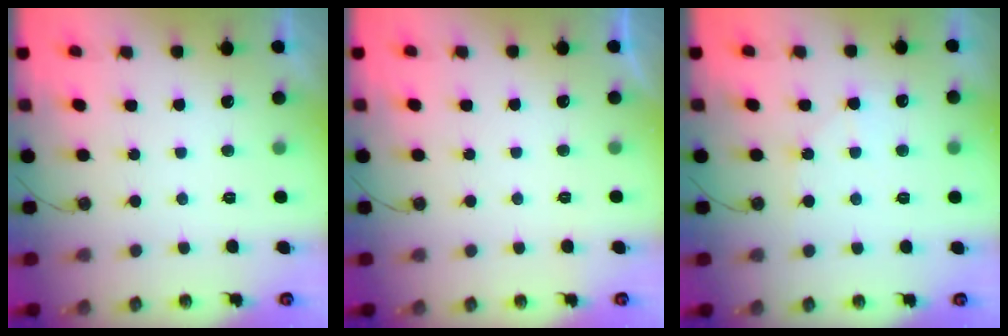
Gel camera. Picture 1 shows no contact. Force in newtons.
{"total": 0.0}
{"total": 4.4, "press": 4.4, "slide": 0.5}